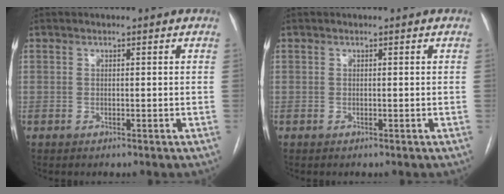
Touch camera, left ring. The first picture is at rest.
{"total": 0.0}